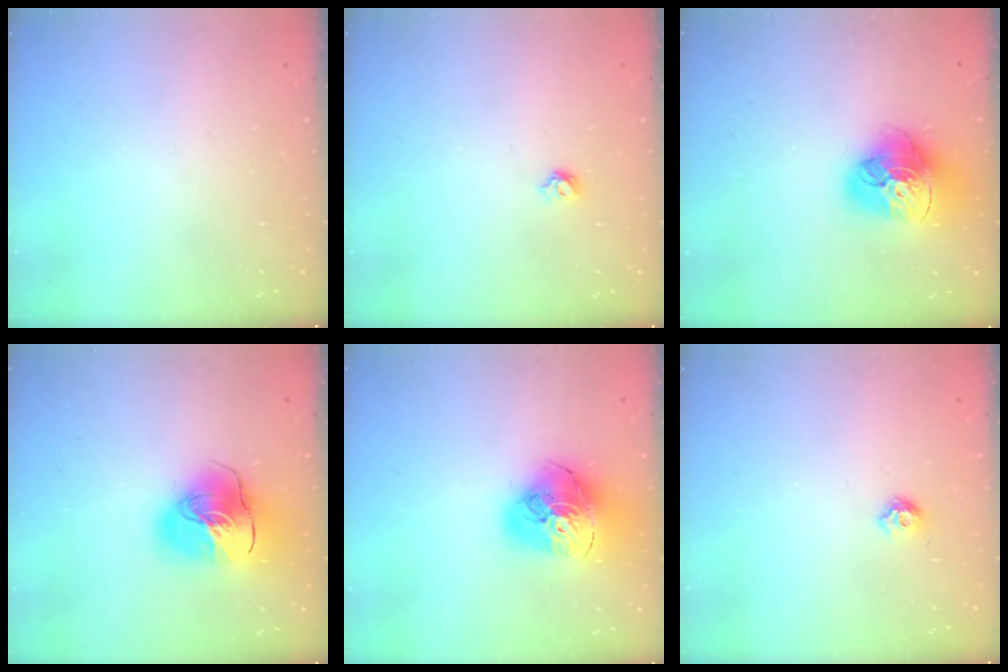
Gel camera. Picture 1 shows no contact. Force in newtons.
{"total": 4.8, "press": 4.8, "slide": 0.8}
{"total": 18.6, "press": 18.5, "slide": 2.1}
{"total": 18.1, "press": 17.9, "slide": 2.6}
{"total": 19.9, "press": 19.8, "slide": 2.2}
{"total": 5.6, "press": 5.5, "slide": 1.0}